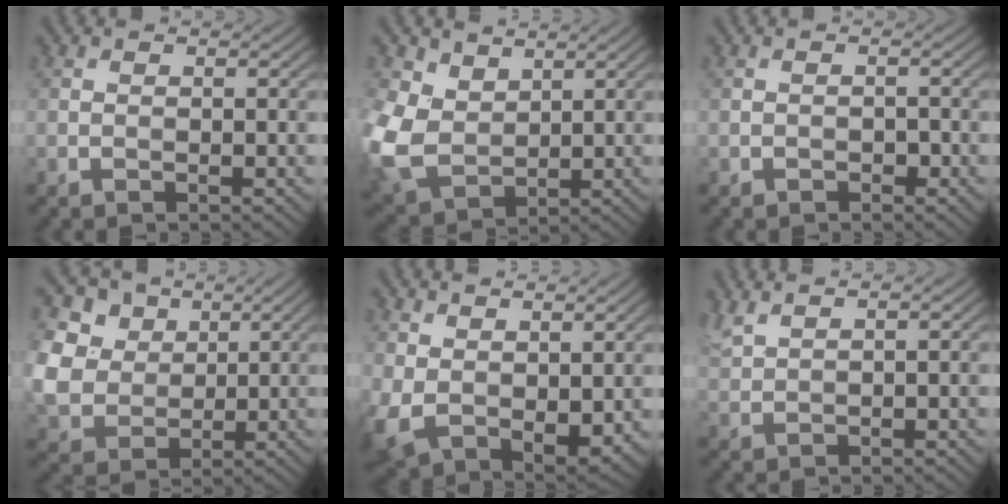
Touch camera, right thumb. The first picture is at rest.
{"total": 9.6, "force": [2.8, 7.0, 5.9], "torque": [-0.191, -0.005, 0.063]}
{"total": 1.1, "force": [-0.6, 0.7, 0.6], "torque": [-0.007, 0.001, -0.012]}
{"total": 9.8, "force": [3.6, 7.8, 4.7], "torque": [-0.160, 0.010, 0.063]}
{"total": 8.4, "force": [1.8, 5.7, 5.9], "torque": [-0.161, -0.035, 0.061]}
{"total": 2.7, "force": [2.3, 0.3, 1.3], "torque": [-0.038, 0.012, 0.056]}